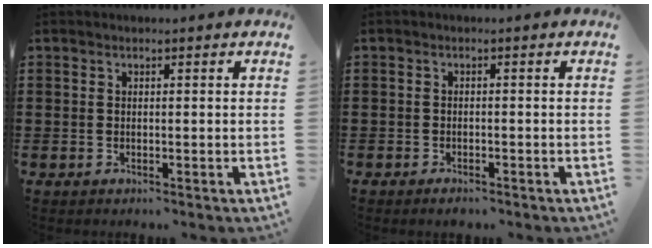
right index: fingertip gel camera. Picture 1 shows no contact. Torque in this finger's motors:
{"motor_torque": [-0.13, 0.18, 0.01, 0.02]}